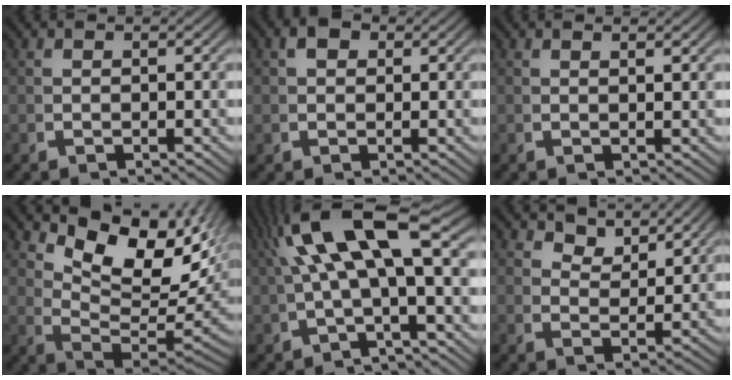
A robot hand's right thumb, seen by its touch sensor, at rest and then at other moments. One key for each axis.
{"total": 2.1, "fx": 1.1, "fy": 1.5, "fz": 1.1, "tx": -0.021, "ty": -0.001, "tz": 0.021}
{"total": 0.8, "fx": 0.7, "fy": -0.1, "fz": 0.2, "tx": -0.001, "ty": 0.001, "tz": 0.014}
{"total": 12.6, "fx": 2.0, "fy": 7.4, "fz": 10.0, "tx": -0.168, "ty": -0.030, "tz": 0.050}
{"total": 7.1, "fx": 1.4, "fy": 2.4, "fz": 6.5, "tx": -0.119, "ty": 0.015, "tz": 0.026}
{"total": 3.6, "fx": 3.3, "fy": 0.7, "fz": 1.2, "tx": -0.023, "ty": -0.002, "tz": 0.065}